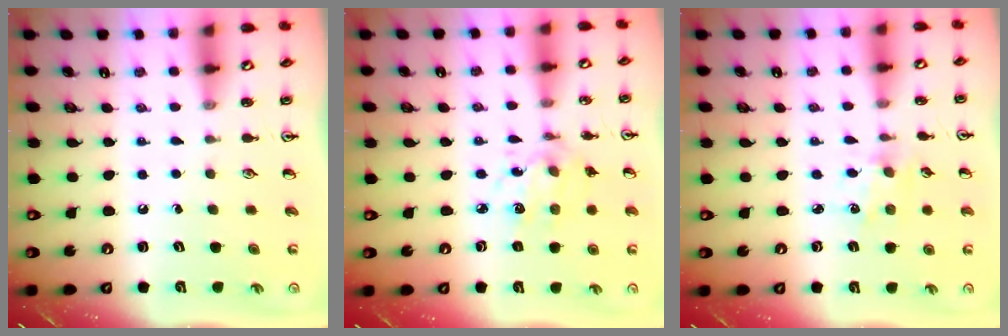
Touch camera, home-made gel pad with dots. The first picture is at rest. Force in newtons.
{"total": 7.1, "press": 7.1, "slide": 0.3}
{"total": 1.7, "press": 1.7, "slide": 0.3}